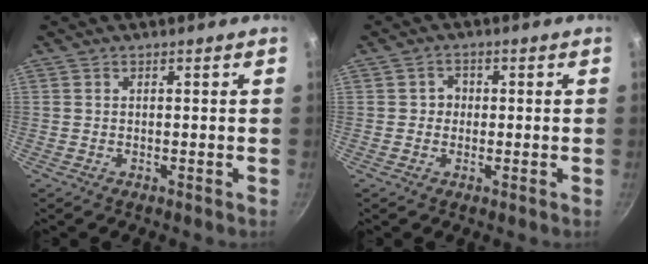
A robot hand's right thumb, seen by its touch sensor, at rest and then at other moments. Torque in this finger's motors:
{"motor_torque": [-0.28, 0.38, 0.44, -0.04, 0.00]}